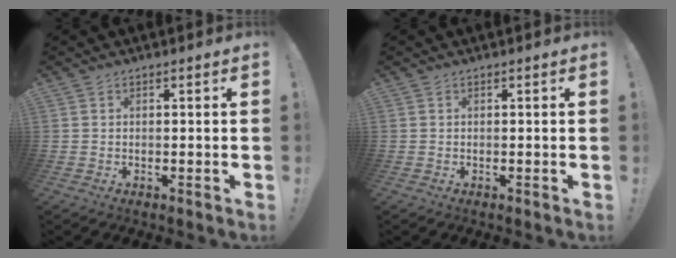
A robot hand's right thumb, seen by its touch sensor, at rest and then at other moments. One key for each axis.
{"total": 0.0}